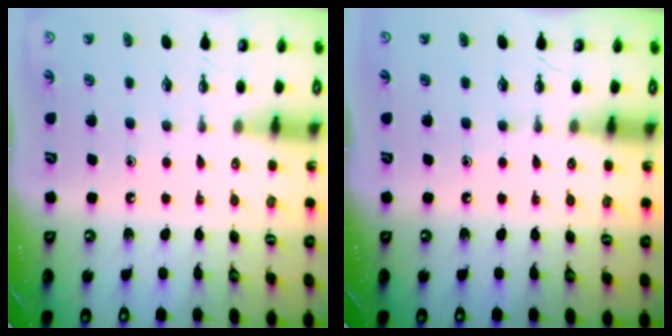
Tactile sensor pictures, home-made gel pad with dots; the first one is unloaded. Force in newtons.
{"total": 0.0}